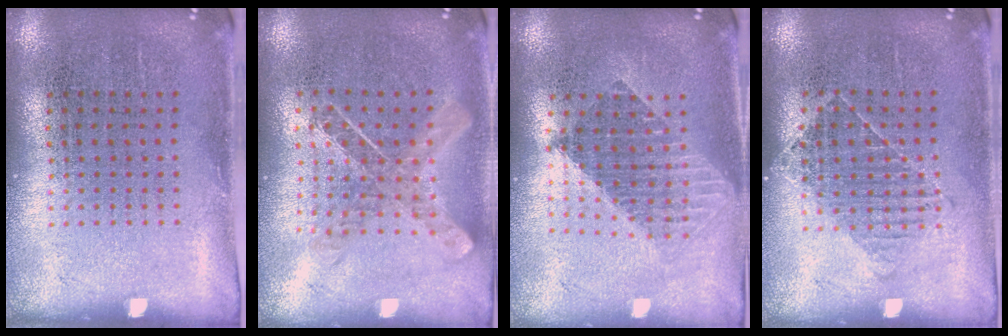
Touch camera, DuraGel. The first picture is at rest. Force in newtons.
{"total": 0.7, "press": 0.7, "slide": 0.1}
{"total": 1.6, "press": 1.4, "slide": 0.9}
{"total": 1.1, "press": 0.9, "slide": 0.6}